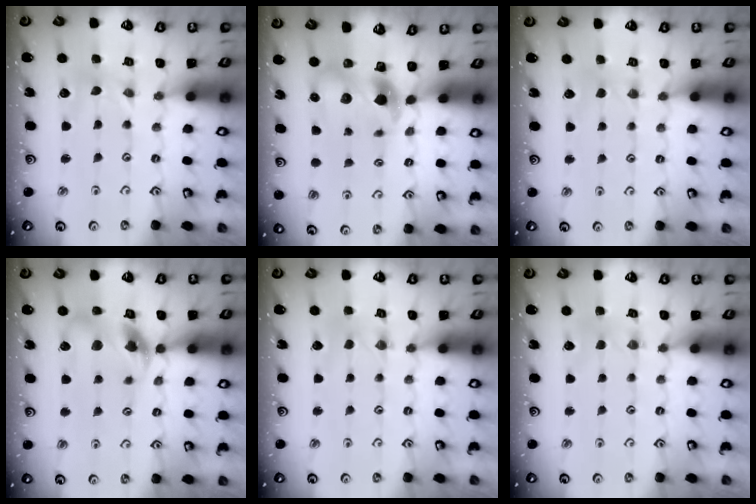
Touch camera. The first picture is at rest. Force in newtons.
{"total": 6.6, "press": 6.5, "slide": 1.2}
{"total": 2.2, "press": 2.2, "slide": 0.4}
{"total": 11.0, "press": 10.9, "slide": 1.4}
{"total": 0.0}
{"total": 1.4, "press": 1.4, "slide": 0.3}